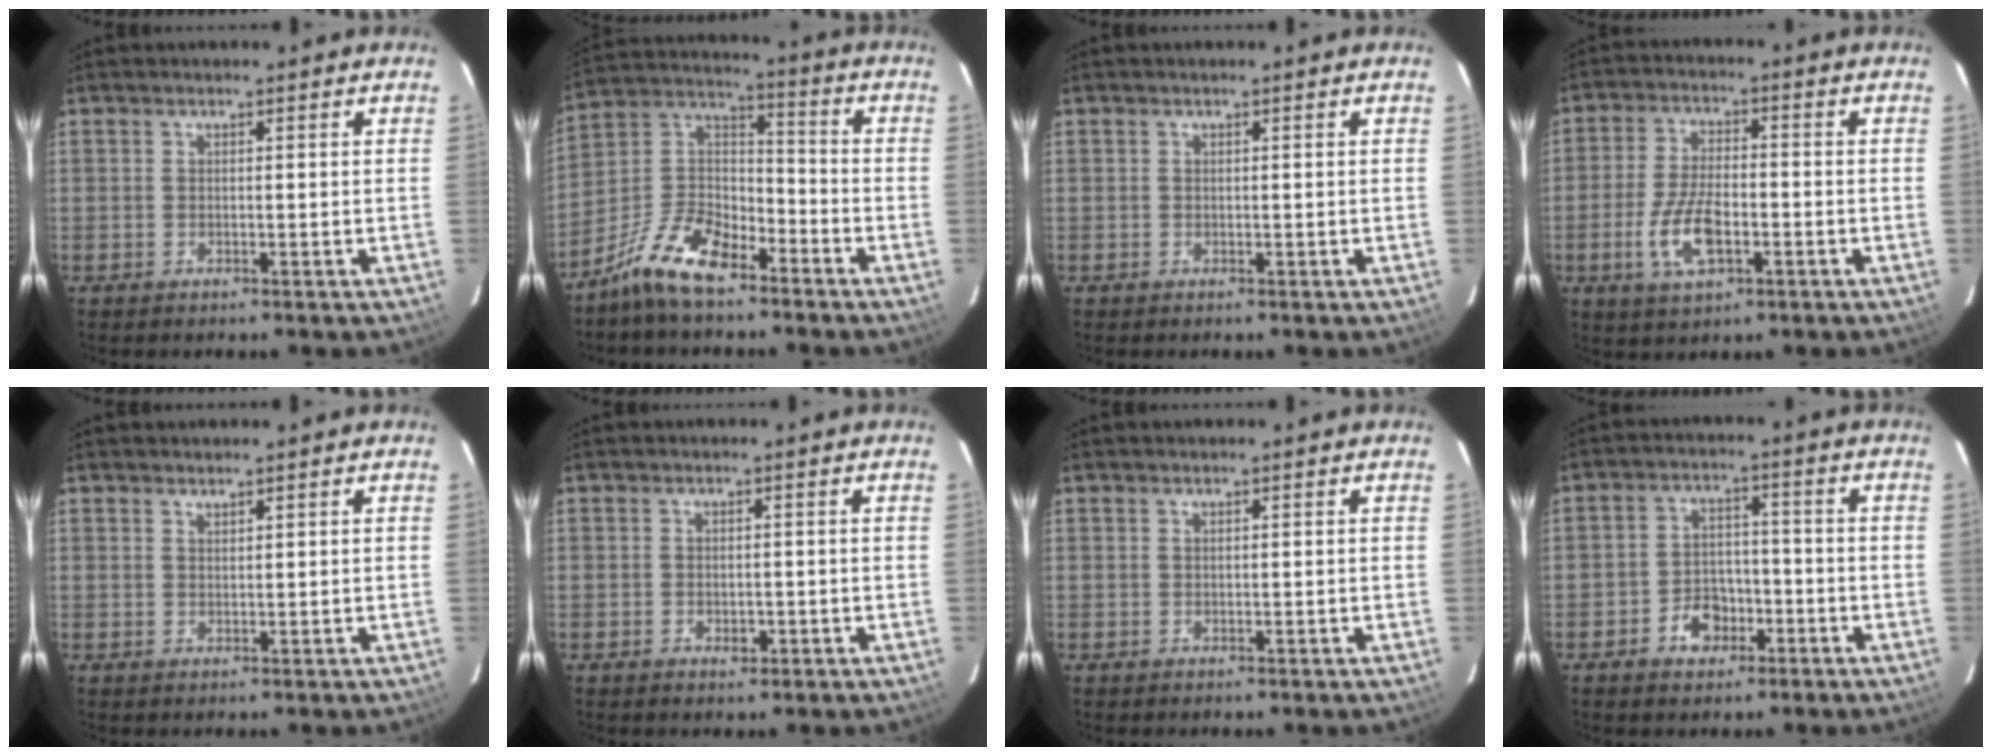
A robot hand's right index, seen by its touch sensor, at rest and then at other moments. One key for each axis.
{"total": 12.9, "fx": -9.0, "fy": 5.5, "fz": 7.5, "tx": -0.163, "ty": 0.026, "tz": -0.174}
{"total": 0.0}
{"total": 9.4, "fx": -3.2, "fy": 4.1, "fz": 7.8, "tx": -0.164, "ty": -0.005, "tz": -0.058}
{"total": 0.9, "fx": 0.8, "fy": 0.2, "fz": 0.2, "tx": -0.004, "ty": 0.001, "tz": 0.016}
{"total": 1.8, "fx": -0.7, "fy": 1.4, "fz": 1.0, "tx": -0.014, "ty": 0.001, "tz": -0.007}
{"total": 0.0}
{"total": 6.3, "fx": -3.4, "fy": 4.6, "fz": 2.8, "tx": -0.063, "ty": 0.018, "tz": -0.045}